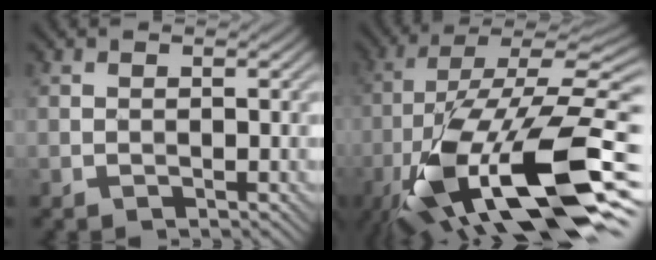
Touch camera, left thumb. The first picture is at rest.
{"total": 19.7, "force": [-7.8, 7.0, 16.7], "torque": [-0.316, -0.011, -0.138]}